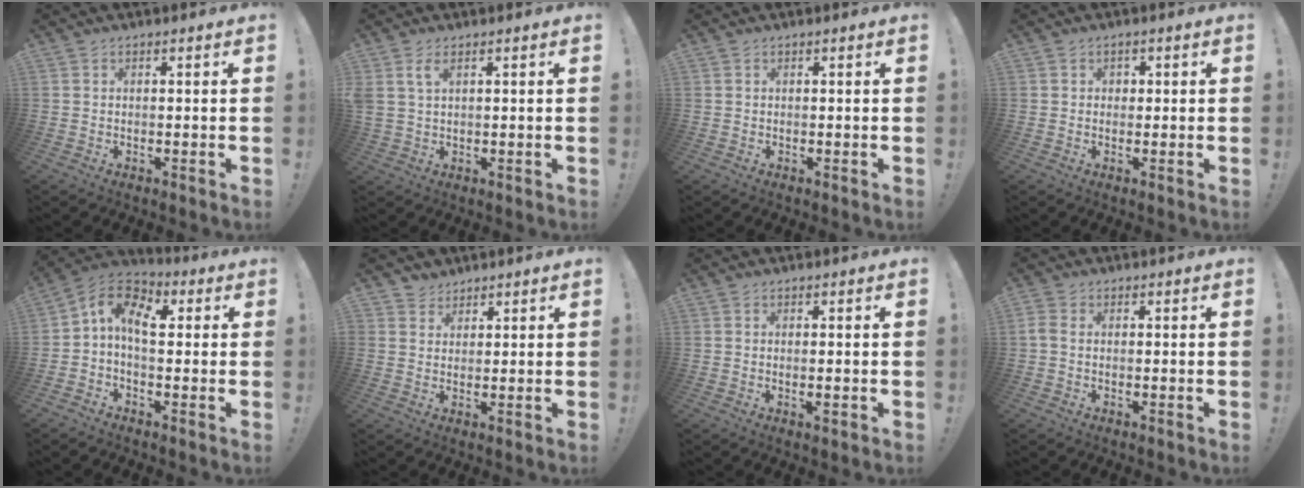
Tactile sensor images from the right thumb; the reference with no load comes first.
{"total": 3.6, "force": [1.6, 1.3, 3.0], "torque": [-0.067, 0.003, 0.031]}
{"total": 0.7, "force": [0.0, 0.7, 0.0], "torque": [0.000, 0.002, 0.000]}
{"total": 1.3, "force": [0.0, 1.3, 0.4], "torque": [-0.008, 0.002, 0.000]}
{"total": 10.2, "force": [1.7, 6.0, 8.1], "torque": [-0.151, 0.007, 0.032]}
{"total": 3.4, "force": [2.6, 2.2, 0.0], "torque": [0.002, -0.015, 0.048]}
{"total": 1.6, "force": [0.0, 0.3, 1.6], "torque": [-0.026, -0.001, 0.001]}
{"total": 2.2, "force": [0.2, 1.5, 1.6], "torque": [-0.031, 0.006, 0.004]}